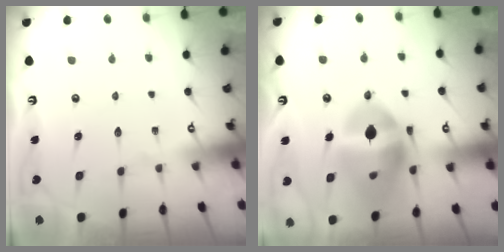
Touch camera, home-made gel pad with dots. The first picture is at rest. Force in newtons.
{"total": 18.3, "press": 18.2, "slide": 1.9}